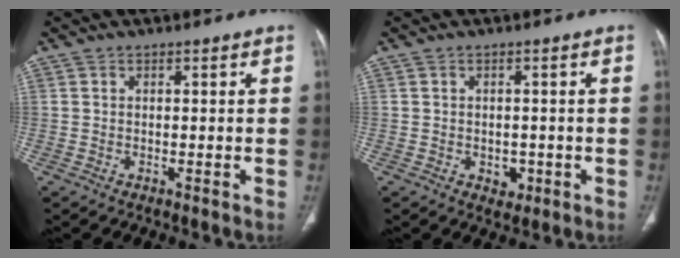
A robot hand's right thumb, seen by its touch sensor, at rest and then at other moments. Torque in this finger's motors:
{"motor_torque": [3.49, 0.23, 0.43, -0.25, -0.01]}